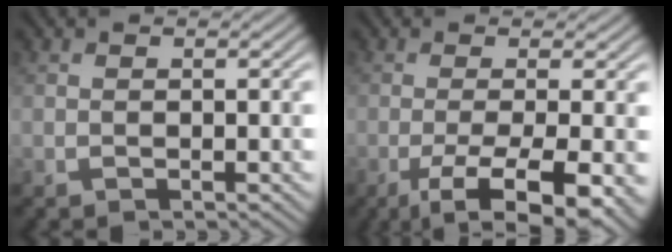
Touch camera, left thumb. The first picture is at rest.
{"total": 9.2, "force": [-3.8, 2.3, 8.0], "torque": [-0.124, -0.004, -0.051]}